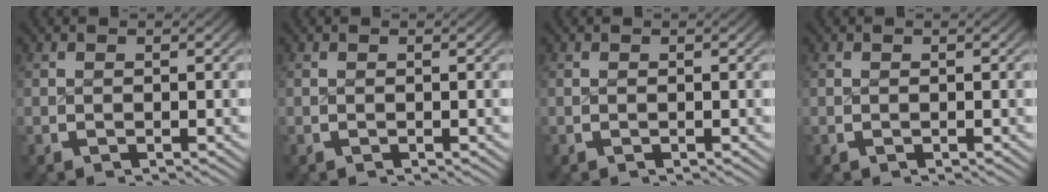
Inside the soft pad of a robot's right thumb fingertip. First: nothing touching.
{"total": 0.0}
{"total": 0.0}
{"total": 0.0}